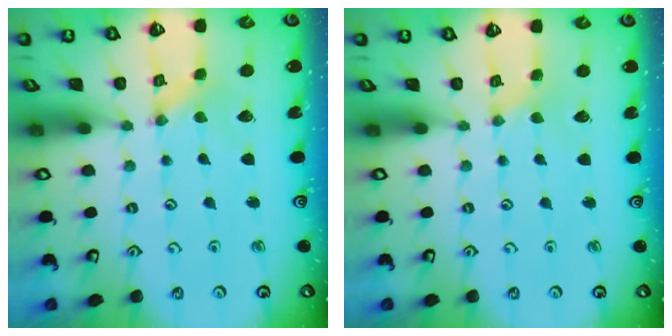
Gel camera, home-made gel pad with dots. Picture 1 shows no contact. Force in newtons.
{"total": 0.0}